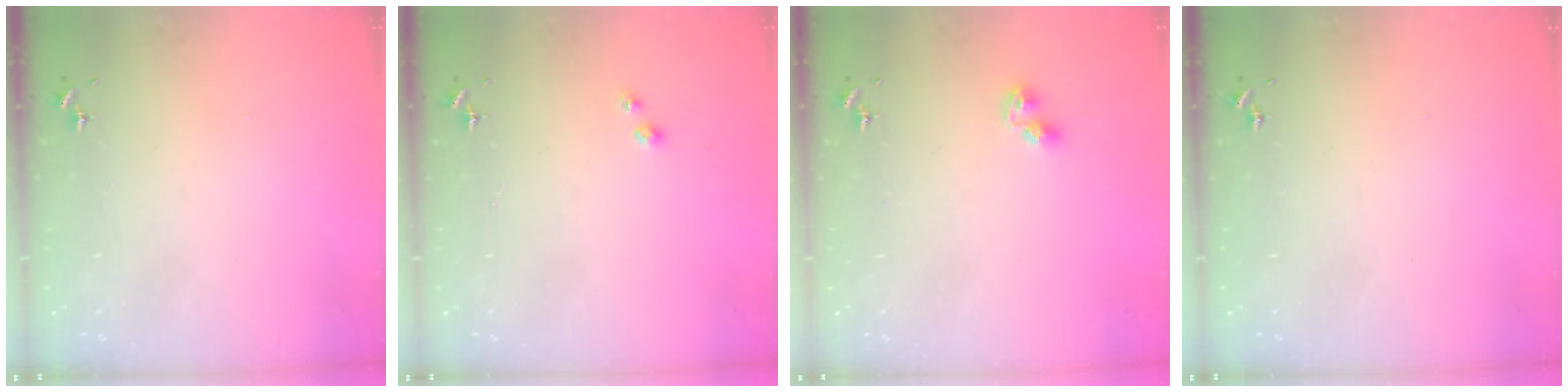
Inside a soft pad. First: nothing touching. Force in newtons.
{"total": 2.3, "press": 2.3, "slide": 0.3}
{"total": 6.6, "press": 6.6, "slide": 0.6}
{"total": 0.0}